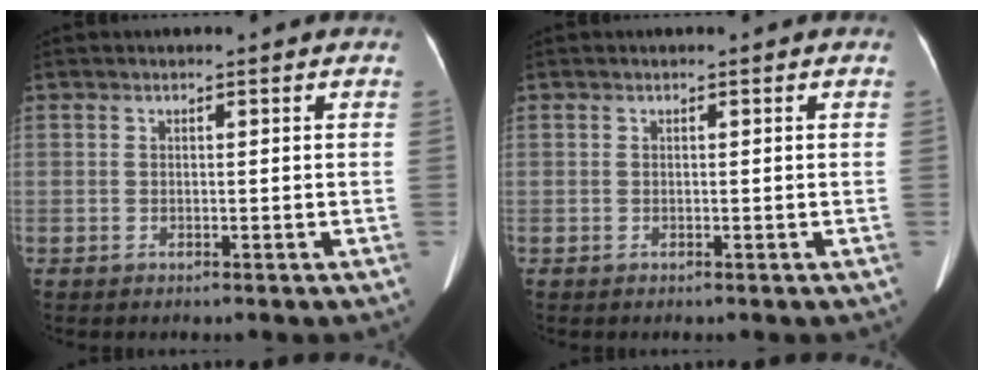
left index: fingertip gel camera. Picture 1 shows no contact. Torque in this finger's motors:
{"motor_torque": [0.01, 0.00, 0.03, 0.00]}